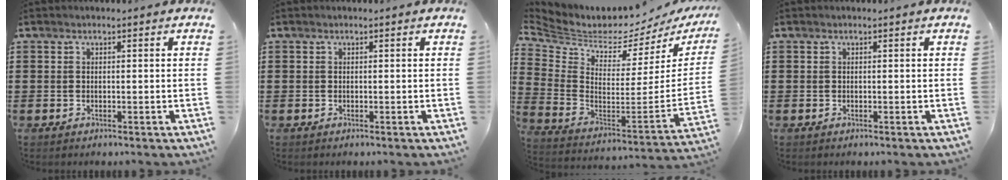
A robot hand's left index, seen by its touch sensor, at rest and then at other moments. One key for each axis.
{"total": 0.0}
{"total": 2.8, "fx": 2.3, "fy": 1.2, "fz": 1.0, "tx": -0.045, "ty": -0.043, "tz": 0.031}
{"total": 0.0}